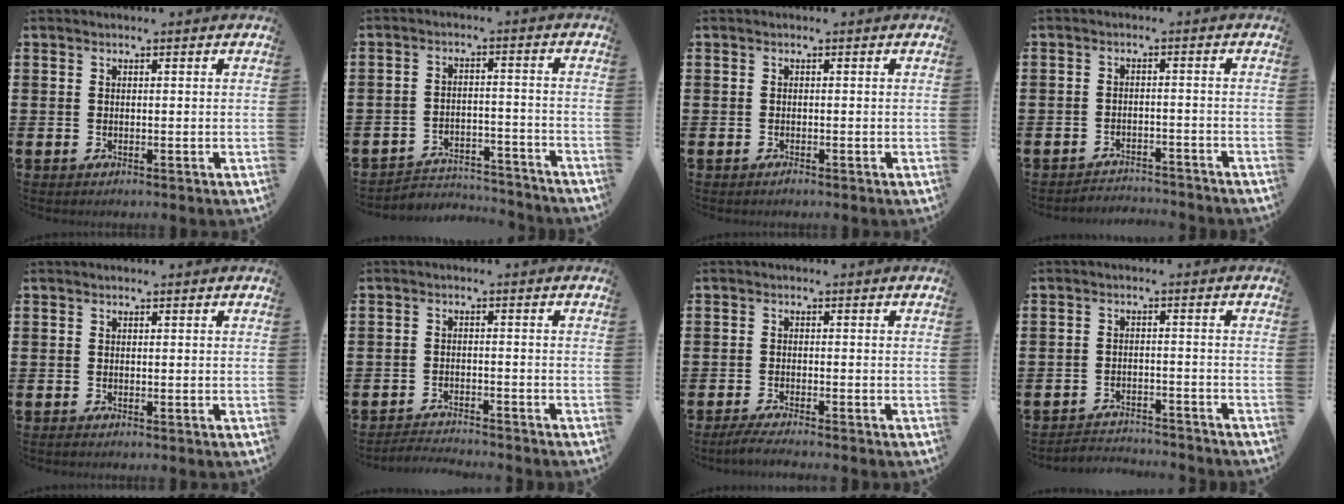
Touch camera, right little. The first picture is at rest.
{"total": 3.9, "force": [-3.8, 0.8, 0.4], "torque": [-0.011, 0.008, -0.082]}
{"total": 0.0}
{"total": 2.3, "force": [-2.3, 0.0, -0.3], "torque": [-0.003, 0.004, -0.052]}
{"total": 0.0}
{"total": 2.4, "force": [-2.3, -0.2, 0.0], "torque": [-0.003, 0.002, -0.051]}
{"total": 2.0, "force": [-1.6, -0.1, 1.1], "torque": [-0.017, 0.002, -0.031]}
{"total": 2.8, "force": [-2.8, 0.1, -0.2], "torque": [-0.005, 0.003, -0.061]}